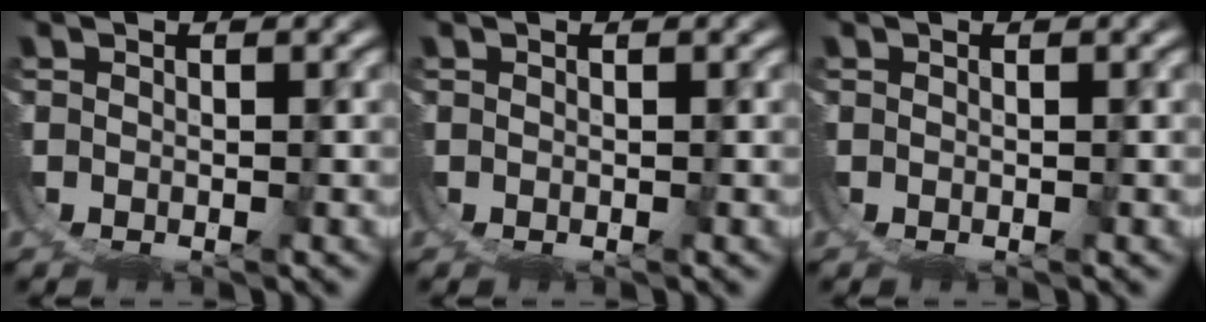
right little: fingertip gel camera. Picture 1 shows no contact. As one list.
[{"total": 0.0}, {"total": 0.0}]